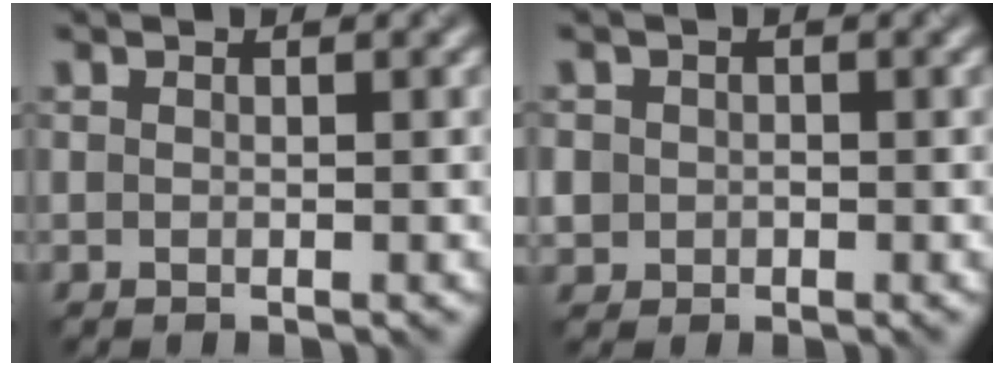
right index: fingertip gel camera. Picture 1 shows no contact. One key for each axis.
{"total": 2.8, "fx": -0.2, "fy": 2.8, "fz": 0.3, "tx": 0.001, "ty": 0.017, "tz": -0.027}